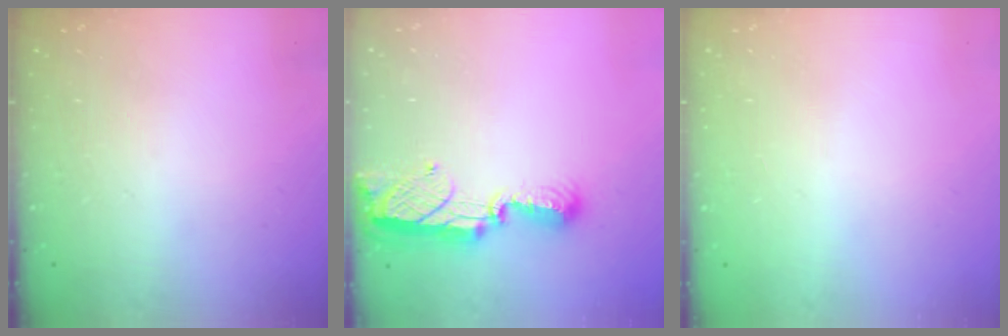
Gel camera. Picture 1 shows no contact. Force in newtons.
{"total": 9.9, "press": 9.7, "slide": 2.0}
{"total": 1.1, "press": 0.8, "slide": 0.7}